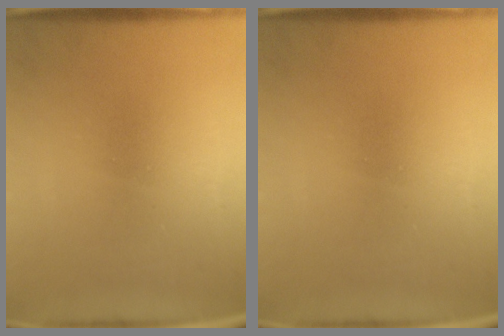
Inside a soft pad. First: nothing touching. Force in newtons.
{"total": 0.0}